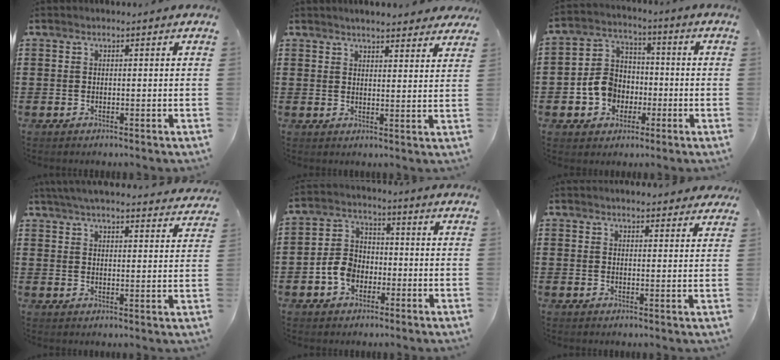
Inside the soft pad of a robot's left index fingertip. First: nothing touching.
{"total": 3.5, "force": [3.4, 0.2, 0.7], "torque": [-0.024, -0.007, 0.062]}
{"total": 7.4, "force": [-2.2, 6.5, 2.9], "torque": [-0.086, 0.021, -0.043]}
{"total": 5.1, "force": [4.8, 0.0, 1.4], "torque": [-0.044, -0.019, 0.087]}
{"total": 5.8, "force": [-2.5, 4.3, 3.0], "torque": [-0.079, 0.010, -0.051]}
{"total": 2.6, "force": [2.5, 0.5, 0.5], "torque": [-0.018, -0.001, 0.046]}